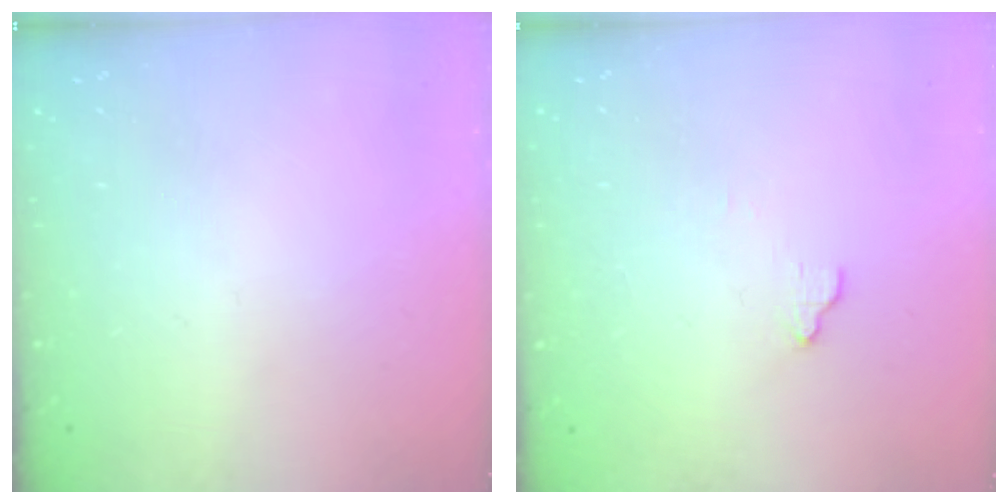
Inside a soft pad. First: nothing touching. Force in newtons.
{"total": 4.4, "press": 4.3, "slide": 0.2}